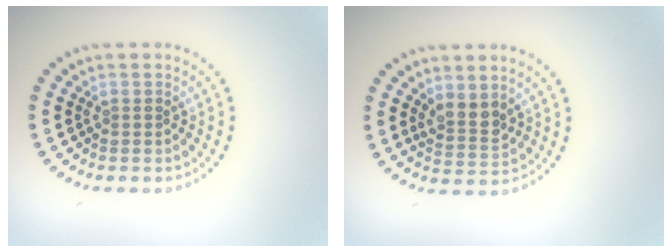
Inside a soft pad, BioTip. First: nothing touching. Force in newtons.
{"total": 2.4, "press": 2.1, "slide": 1.2}